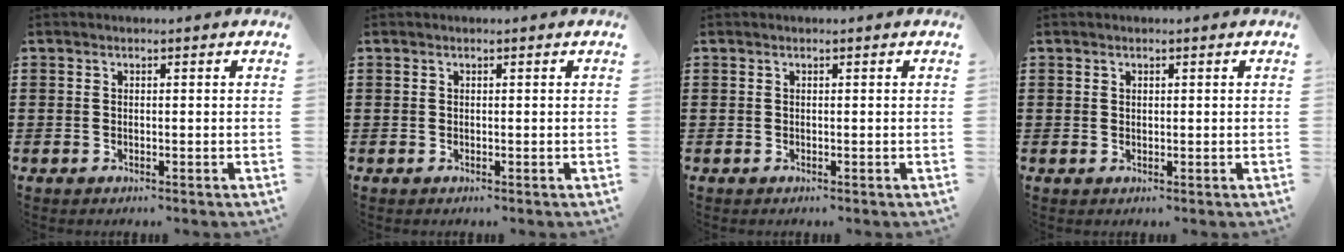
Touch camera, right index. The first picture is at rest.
{"total": 0.0}
{"total": 0.0}
{"total": 0.5, "force": [0.3, 0.4, 0.0], "torque": [-0.001, 0.002, 0.007]}